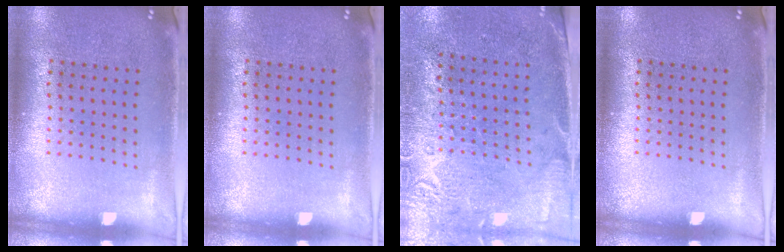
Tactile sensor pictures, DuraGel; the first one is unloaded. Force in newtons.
{"total": 0.0}
{"total": 2.8, "press": 2.4, "slide": 1.5}
{"total": 0.0}